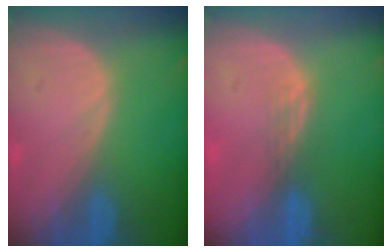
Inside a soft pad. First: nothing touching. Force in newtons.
{"total": 1.8, "press": 1.3, "slide": 1.2}